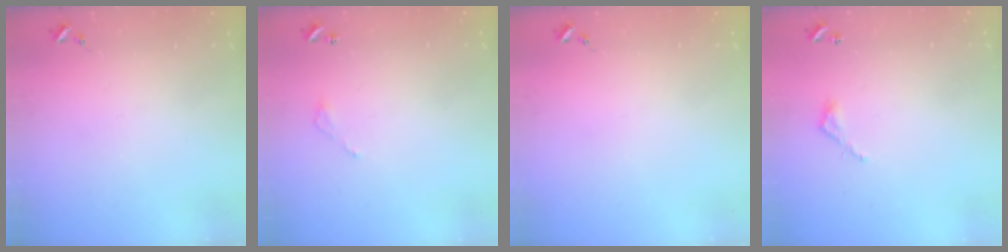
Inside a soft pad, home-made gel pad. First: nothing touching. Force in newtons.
{"total": 3.1, "press": 3.0, "slide": 0.3}
{"total": 0.0}
{"total": 3.9, "press": 3.9, "slide": 0.3}